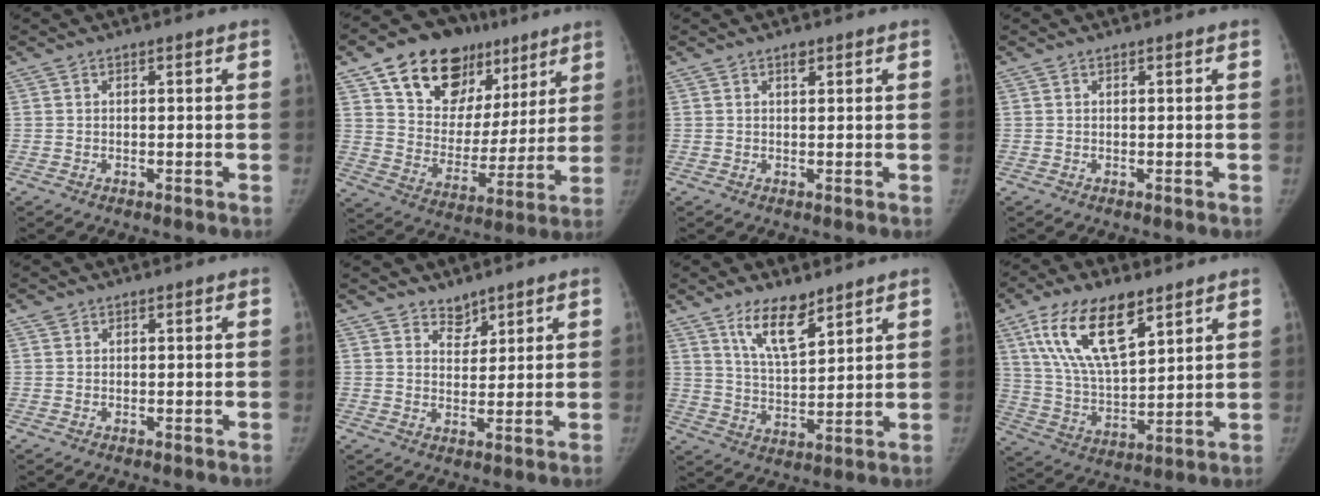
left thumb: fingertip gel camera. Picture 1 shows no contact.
{"total": 22.5, "force": [12.9, 14.5, 11.5], "torque": [-0.131, -0.025, 0.216]}
{"total": 1.2, "force": [0.8, 0.6, 0.7], "torque": [-0.004, -0.003, 0.012]}
{"total": 0.0}
{"total": 0.9, "force": [0.6, 0.7, 0.2], "torque": [0.003, 0.000, 0.008]}
{"total": 3.5, "force": [2.8, 2.0, 0.3], "torque": [0.021, -0.022, 0.047]}
{"total": 9.1, "force": [6.3, 3.2, 5.7], "torque": [-0.080, -0.047, 0.119]}
{"total": 17.4, "force": [9.4, 7.4, 12.6], "torque": [-0.206, -0.034, 0.182]}